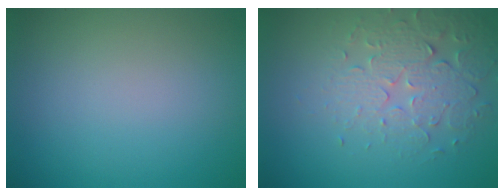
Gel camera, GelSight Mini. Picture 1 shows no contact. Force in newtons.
{"total": 3.8, "press": 3.5, "slide": 1.5}